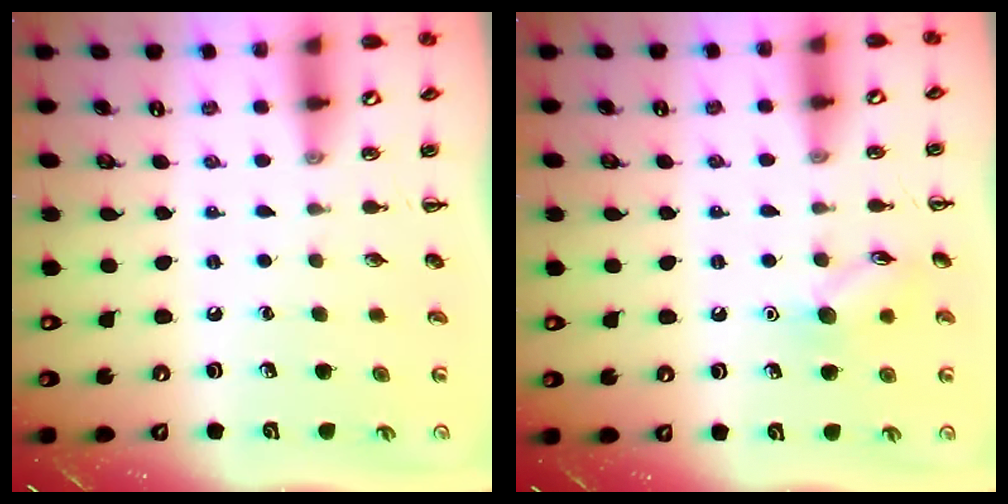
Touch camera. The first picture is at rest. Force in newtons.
{"total": 8.2, "press": 8.2, "slide": 0.7}